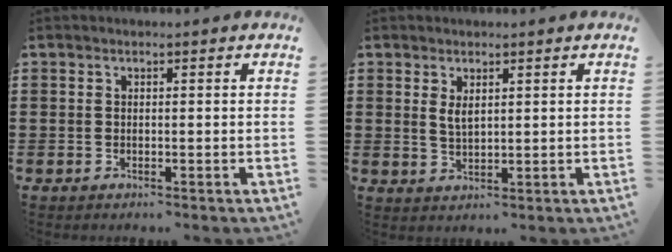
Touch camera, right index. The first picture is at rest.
{"total": 2.2, "force": [1.1, 0.8, 1.7], "torque": [-0.036, 0.000, 0.020]}